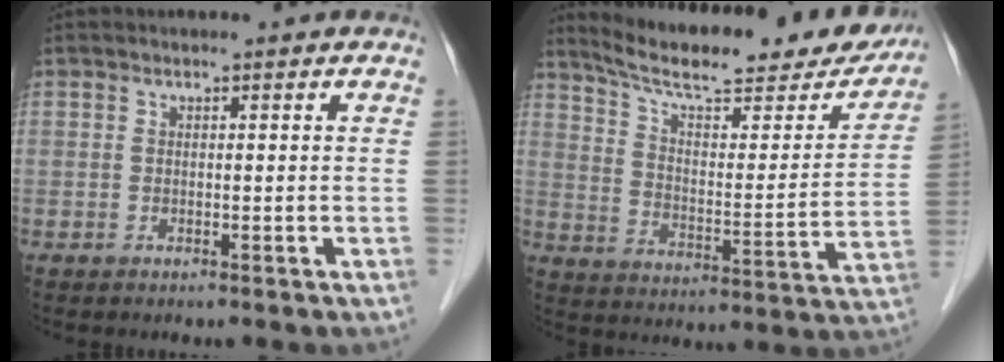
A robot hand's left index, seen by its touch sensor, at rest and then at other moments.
{"total": 24.1, "force": [21.2, 4.7, 10.5], "torque": [-0.154, -0.029, 0.286]}